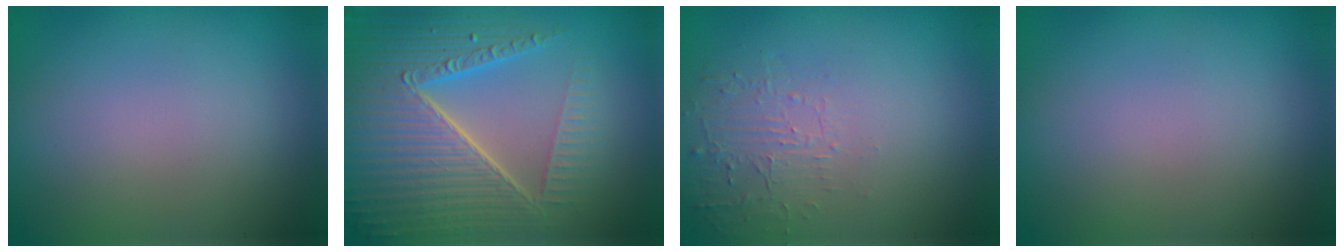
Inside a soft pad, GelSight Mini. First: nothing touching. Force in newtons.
{"total": 8.5, "press": 5.9, "slide": 6.1}
{"total": 1.6, "press": 0.3, "slide": 1.6}
{"total": 0.0}